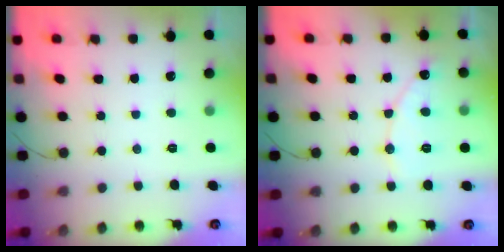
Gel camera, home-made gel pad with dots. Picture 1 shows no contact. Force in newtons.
{"total": 7.1, "press": 7.1, "slide": 0.6}